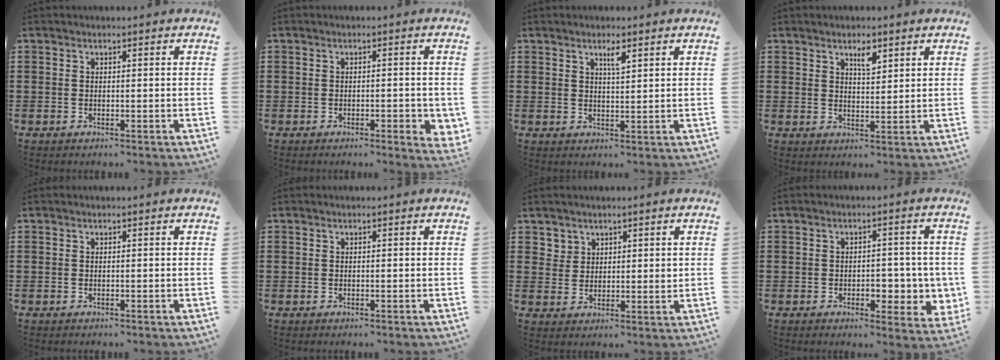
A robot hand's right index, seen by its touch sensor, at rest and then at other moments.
{"total": 2.0, "force": [-0.8, 0.5, 1.8], "torque": [-0.030, -0.001, -0.013]}
{"total": 2.4, "force": [1.4, 0.4, 1.8], "torque": [-0.031, -0.001, 0.022]}
{"total": 3.1, "force": [2.0, 1.0, 2.1], "torque": [-0.029, -0.001, 0.032]}
{"total": 0.0}
{"total": 0.0}
{"total": 3.3, "force": [2.4, 2.2, 0.5], "torque": [-0.013, 0.003, 0.045]}
{"total": 5.0, "force": [-0.9, 3.0, 3.9], "torque": [-0.047, -0.002, -0.021]}